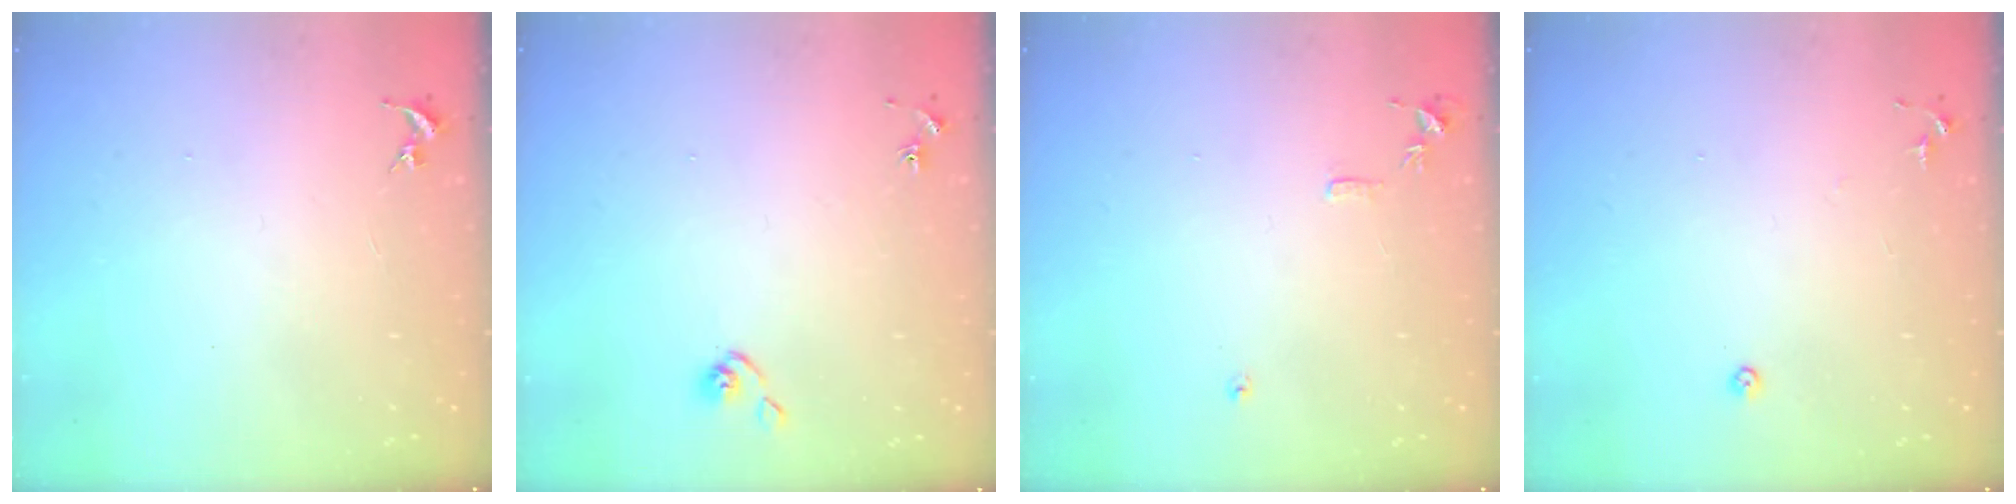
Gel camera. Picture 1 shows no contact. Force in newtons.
{"total": 5.5, "press": 5.4, "slide": 0.5}
{"total": 7.8, "press": 7.8, "slide": 0.8}
{"total": 5.5, "press": 5.5, "slide": 0.5}